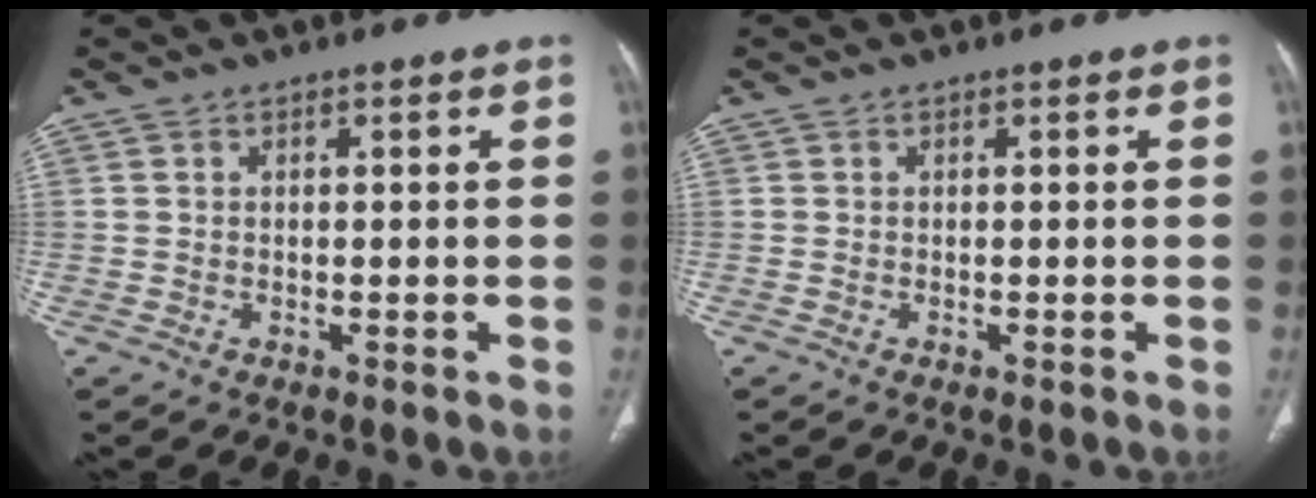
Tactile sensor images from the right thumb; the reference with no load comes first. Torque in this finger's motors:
{"motor_torque": [-0.12, -0.06, 0.59, 0.06, 0.04]}